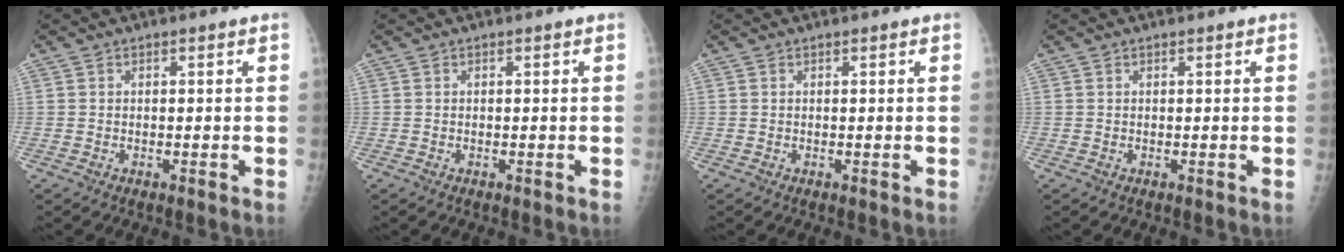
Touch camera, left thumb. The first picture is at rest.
{"total": 0.0}
{"total": 0.0}
{"total": 0.0}